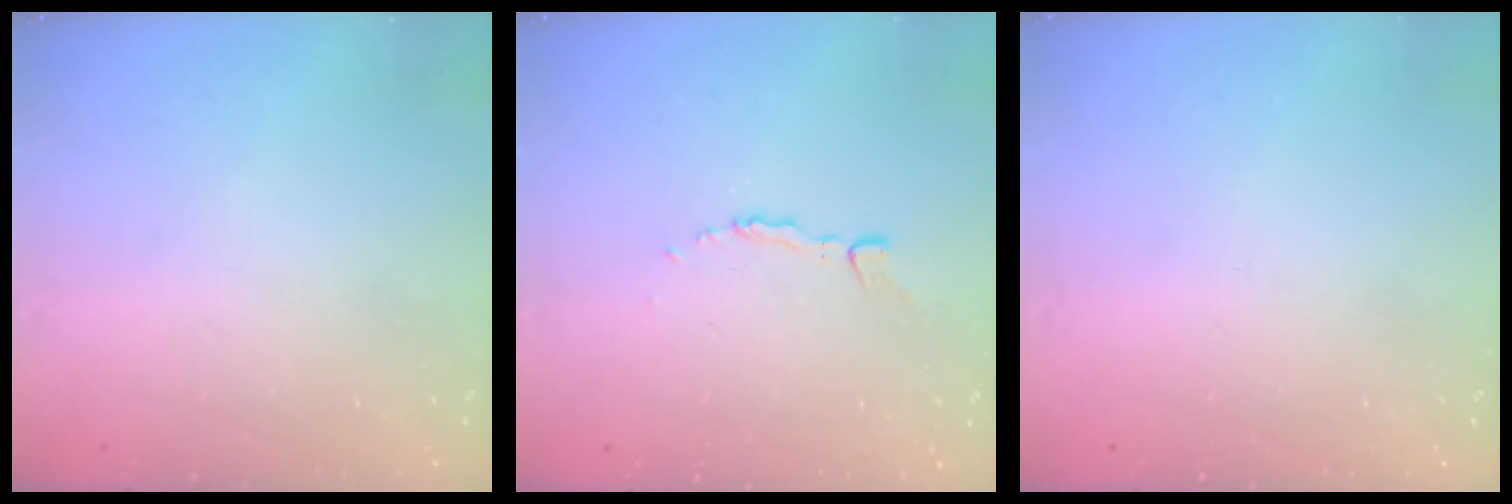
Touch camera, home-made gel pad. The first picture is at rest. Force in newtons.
{"total": 3.3, "press": 3.3, "slide": 0.3}
{"total": 0.0}